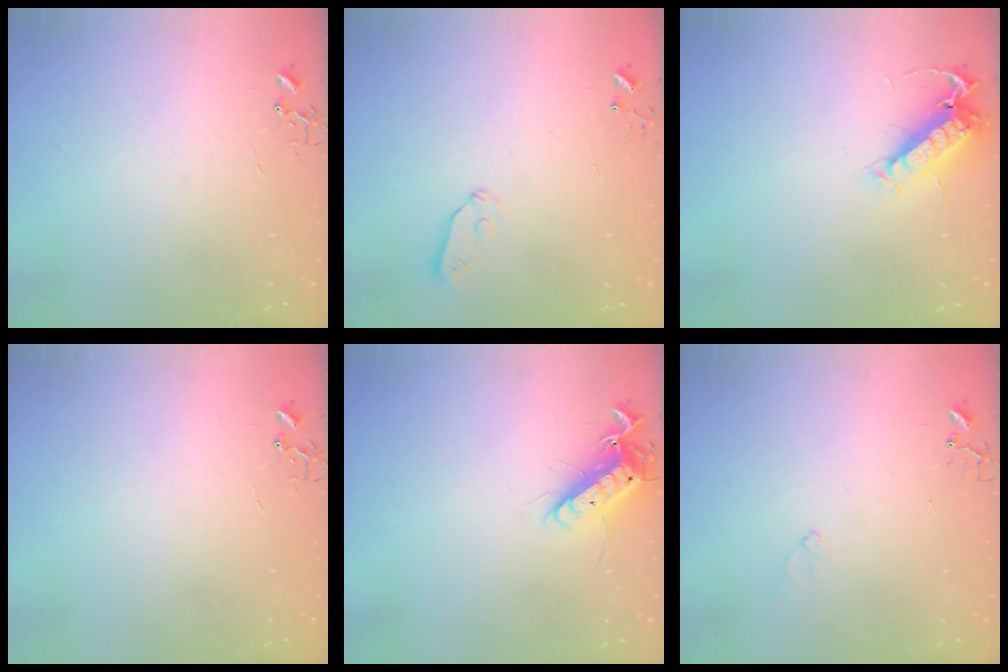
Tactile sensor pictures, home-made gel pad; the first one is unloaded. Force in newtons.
{"total": 3.9, "press": 3.9, "slide": 0.6}
{"total": 13.1, "press": 13.0, "slide": 2.0}
{"total": 0.0}
{"total": 12.2, "press": 12.1, "slide": 1.4}
{"total": 7.5, "press": 7.5, "slide": 0.7}